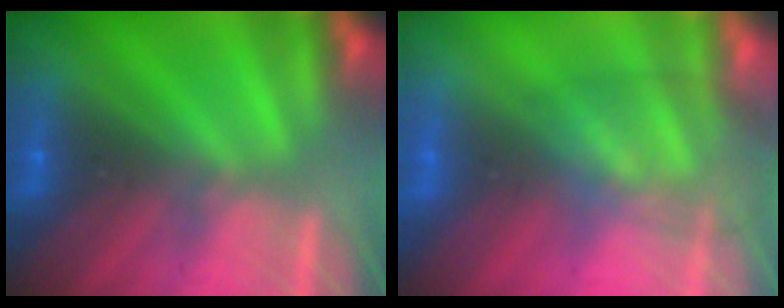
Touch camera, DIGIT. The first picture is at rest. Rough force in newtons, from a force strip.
{"total": 3.8}